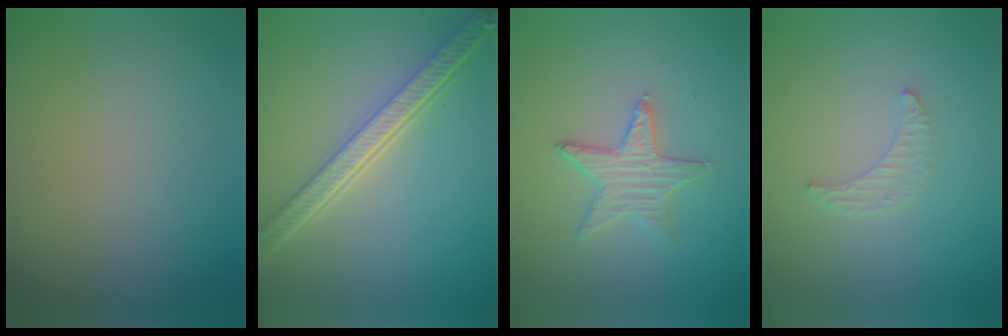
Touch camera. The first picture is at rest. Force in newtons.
{"total": 5.9, "press": 4.5, "slide": 3.8}
{"total": 1.9, "press": 1.9, "slide": 0.2}
{"total": 1.3, "press": 1.3, "slide": 0.4}